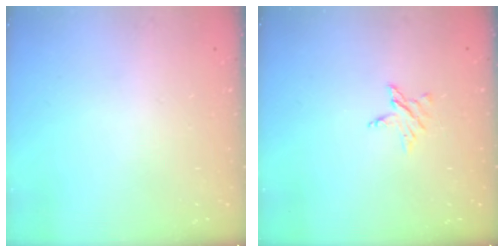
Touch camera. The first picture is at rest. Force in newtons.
{"total": 4.3, "press": 4.3, "slide": 0.4}